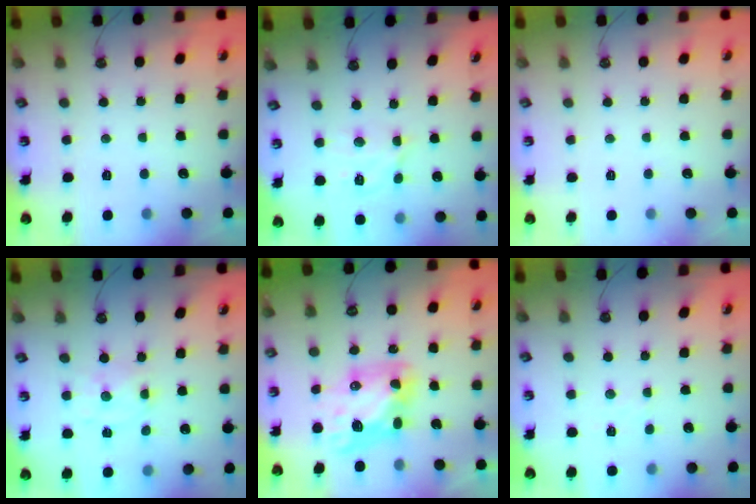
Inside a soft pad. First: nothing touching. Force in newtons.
{"total": 10.4, "press": 10.3, "slide": 0.8}
{"total": 0.0}
{"total": 3.9, "press": 3.8, "slide": 1.0}
{"total": 10.0, "press": 9.9, "slide": 1.2}
{"total": 2.0, "press": 2.0, "slide": 0.4}